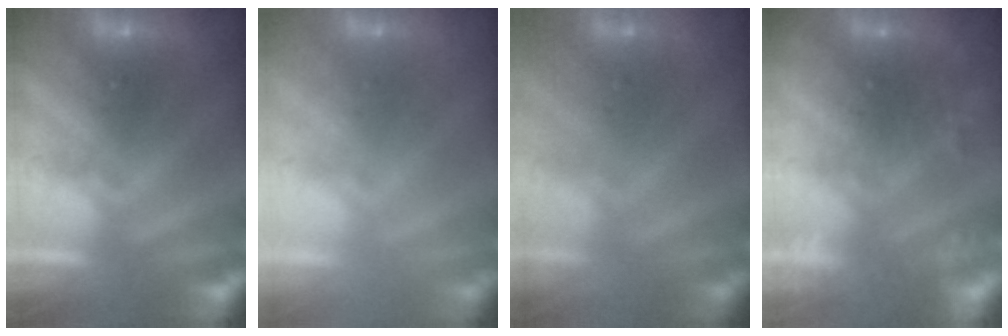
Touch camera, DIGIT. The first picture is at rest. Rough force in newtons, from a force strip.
{"total": 2.1}
{"total": 1.4}
{"total": 9.2}